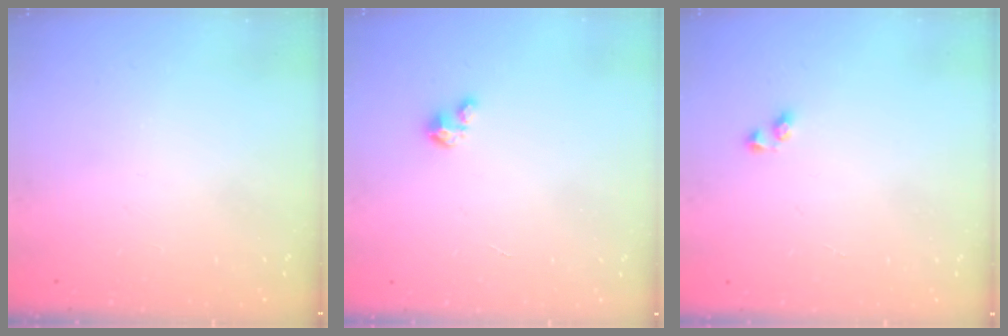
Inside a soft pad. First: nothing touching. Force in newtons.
{"total": 2.7, "press": 2.7, "slide": 0.2}
{"total": 2.4, "press": 2.0, "slide": 1.3}